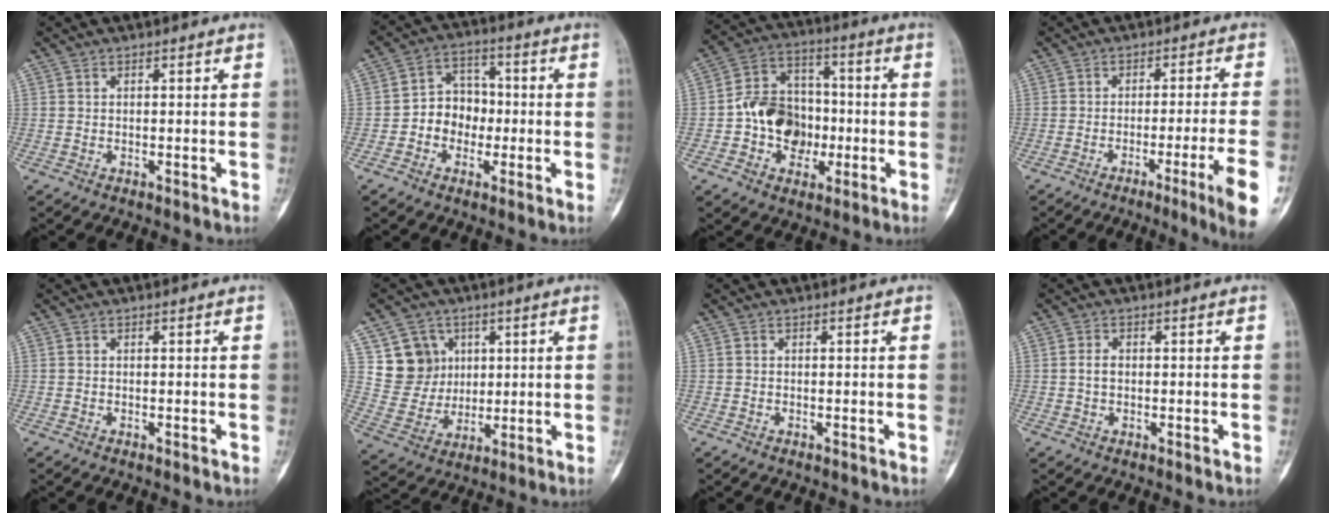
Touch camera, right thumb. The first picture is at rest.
{"total": 8.3, "force": [-1.3, 7.0, 4.3], "torque": [-0.026, 0.031, -0.035]}
{"total": 13.4, "force": [-2.3, 10.8, 7.5], "torque": [-0.082, 0.036, -0.043]}
{"total": 10.3, "force": [-4.7, -0.5, 9.1], "torque": [-0.135, 0.000, -0.068]}
{"total": 0.0}
{"total": 10.5, "force": [4.2, 9.3, 2.6], "torque": [-0.007, -0.021, 0.089]}
{"total": 0.0}
{"total": 2.1, "force": [0.0, 1.4, 1.5], "torque": [-0.027, 0.005, 0.001]}